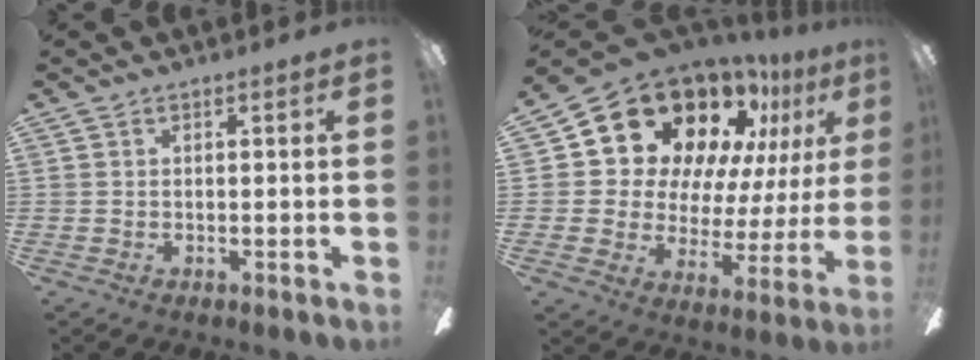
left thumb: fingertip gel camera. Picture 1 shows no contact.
{"total": 19.9, "force": [14.2, 11.5, 7.9], "torque": [-0.148, -0.099, 0.271]}